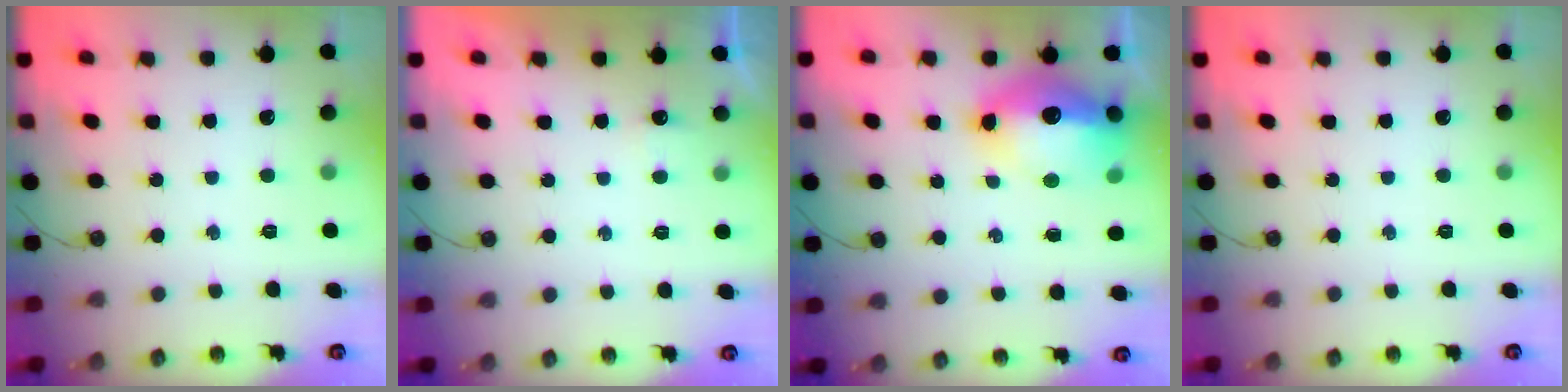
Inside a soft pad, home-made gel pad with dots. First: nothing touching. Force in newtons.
{"total": 2.7, "press": 2.6, "slide": 0.8}
{"total": 16.7, "press": 16.2, "slide": 4.2}
{"total": 0.0}